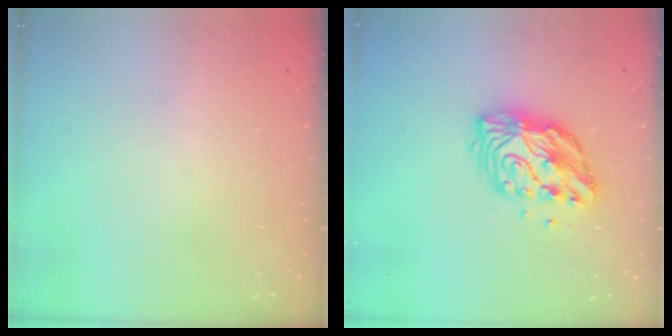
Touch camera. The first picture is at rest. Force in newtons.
{"total": 12.8, "press": 12.8, "slide": 1.1}